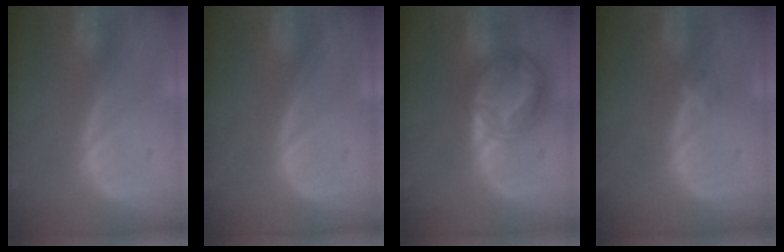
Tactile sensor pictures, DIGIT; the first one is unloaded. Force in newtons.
{"total": 0.0}
{"total": 7.7, "press": 7.6, "slide": 0.5}
{"total": 0.9, "press": 0.9, "slide": 0.2}